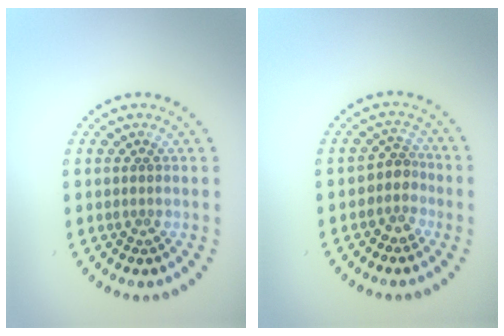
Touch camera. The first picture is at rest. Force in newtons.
{"total": 2.2, "press": 1.6, "slide": 1.5}